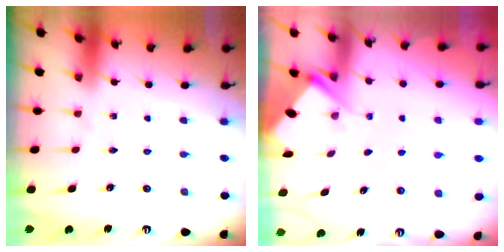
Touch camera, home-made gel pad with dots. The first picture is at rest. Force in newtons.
{"total": 2.9, "press": 2.9, "slide": 0.4}